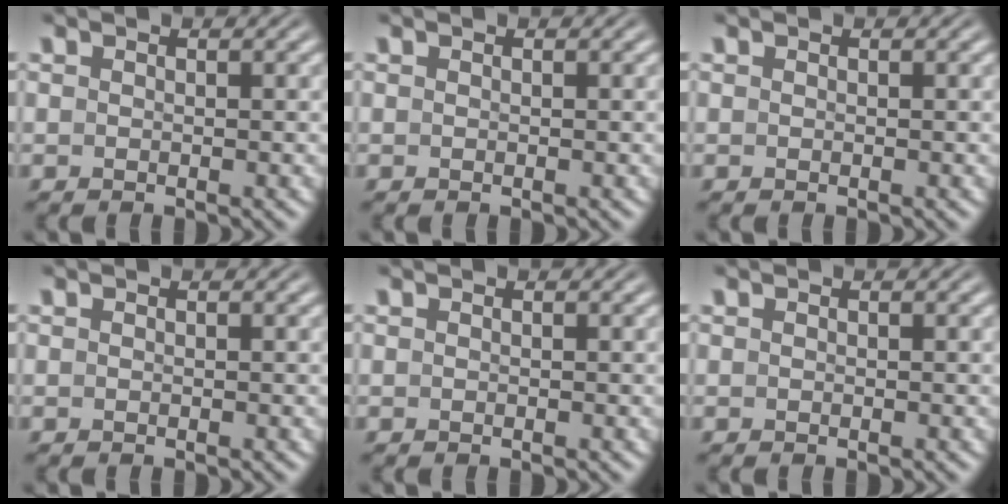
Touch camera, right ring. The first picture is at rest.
{"total": 0.0}
{"total": 0.0}
{"total": 0.0}
{"total": 0.0}
{"total": 0.0}